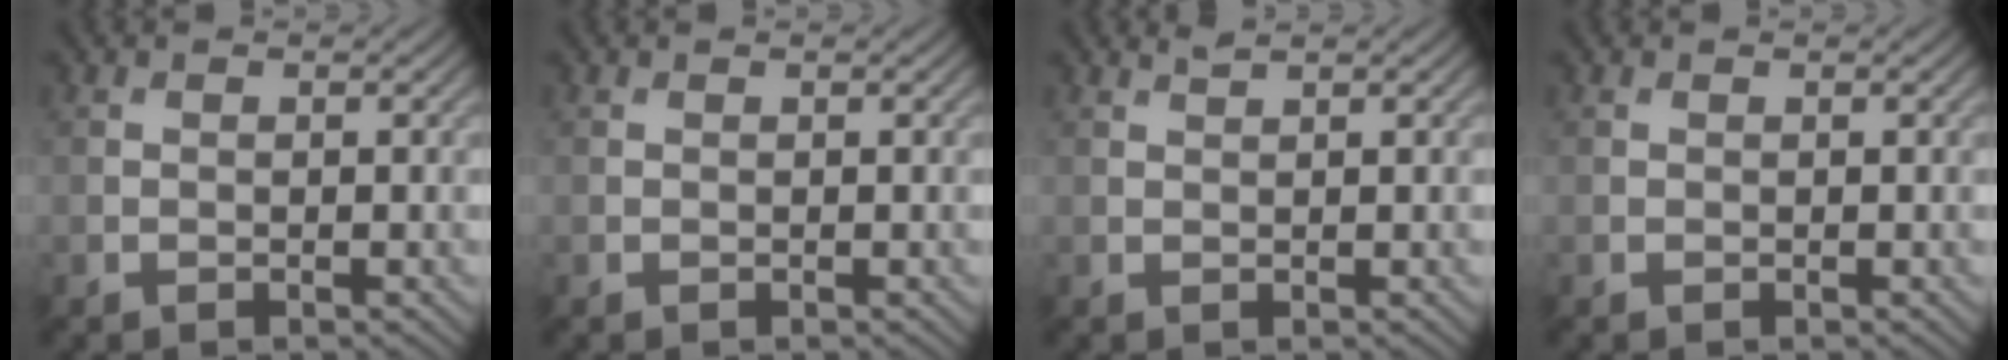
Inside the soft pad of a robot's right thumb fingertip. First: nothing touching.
{"total": 0.0}
{"total": 0.6, "force": [0.5, 0.0, 0.2], "torque": [-0.003, 0.003, 0.012]}
{"total": 0.0}